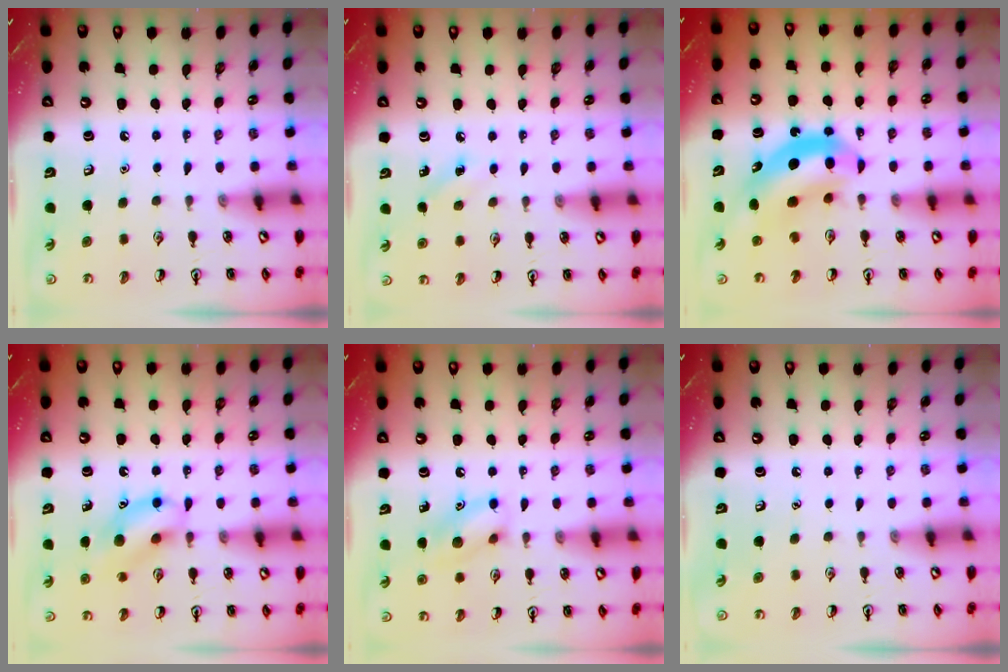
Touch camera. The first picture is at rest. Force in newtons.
{"total": 6.7, "press": 6.2, "slide": 2.4}
{"total": 10.1, "press": 9.5, "slide": 3.4}
{"total": 11.8, "press": 11.7, "slide": 1.4}
{"total": 9.8, "press": 9.8, "slide": 0.6}
{"total": 0.0}